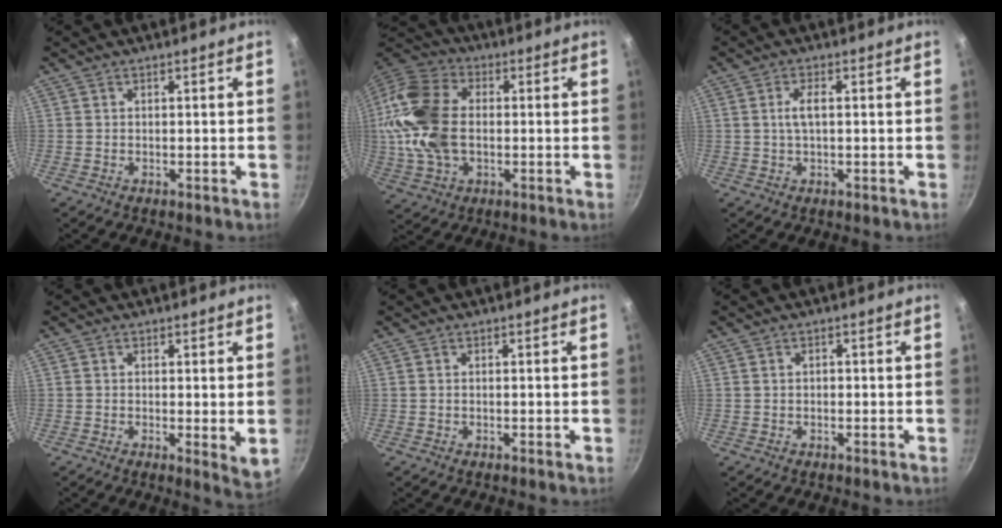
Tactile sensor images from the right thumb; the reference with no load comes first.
{"total": 17.5, "force": [0.1, 11.6, 13.1], "torque": [-0.253, 0.021, -0.008]}
{"total": 2.9, "force": [0.2, 1.0, 2.7], "torque": [-0.061, 0.006, 0.005]}
{"total": 3.9, "force": [0.3, 1.2, 3.7], "torque": [-0.054, -0.016, 0.004]}
{"total": 0.0}
{"total": 0.7, "force": [-0.1, 0.6, 0.5], "torque": [-0.005, 0.004, 0.000]}